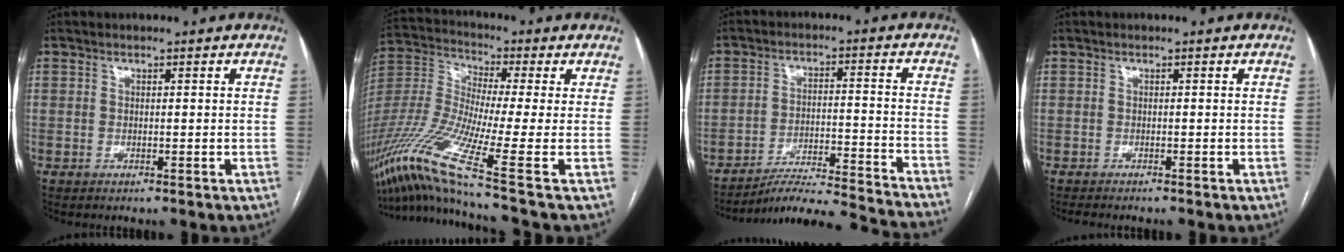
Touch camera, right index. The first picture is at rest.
{"total": 18.1, "force": [-10.9, -1.7, 14.4], "torque": [-0.324, -0.031, -0.212]}
{"total": 18.5, "force": [-17.8, -1.6, 4.7], "torque": [-0.051, -0.016, -0.252]}
{"total": 2.3, "force": [-2.1, 0.6, 0.8], "torque": [-0.009, -0.005, -0.028]}